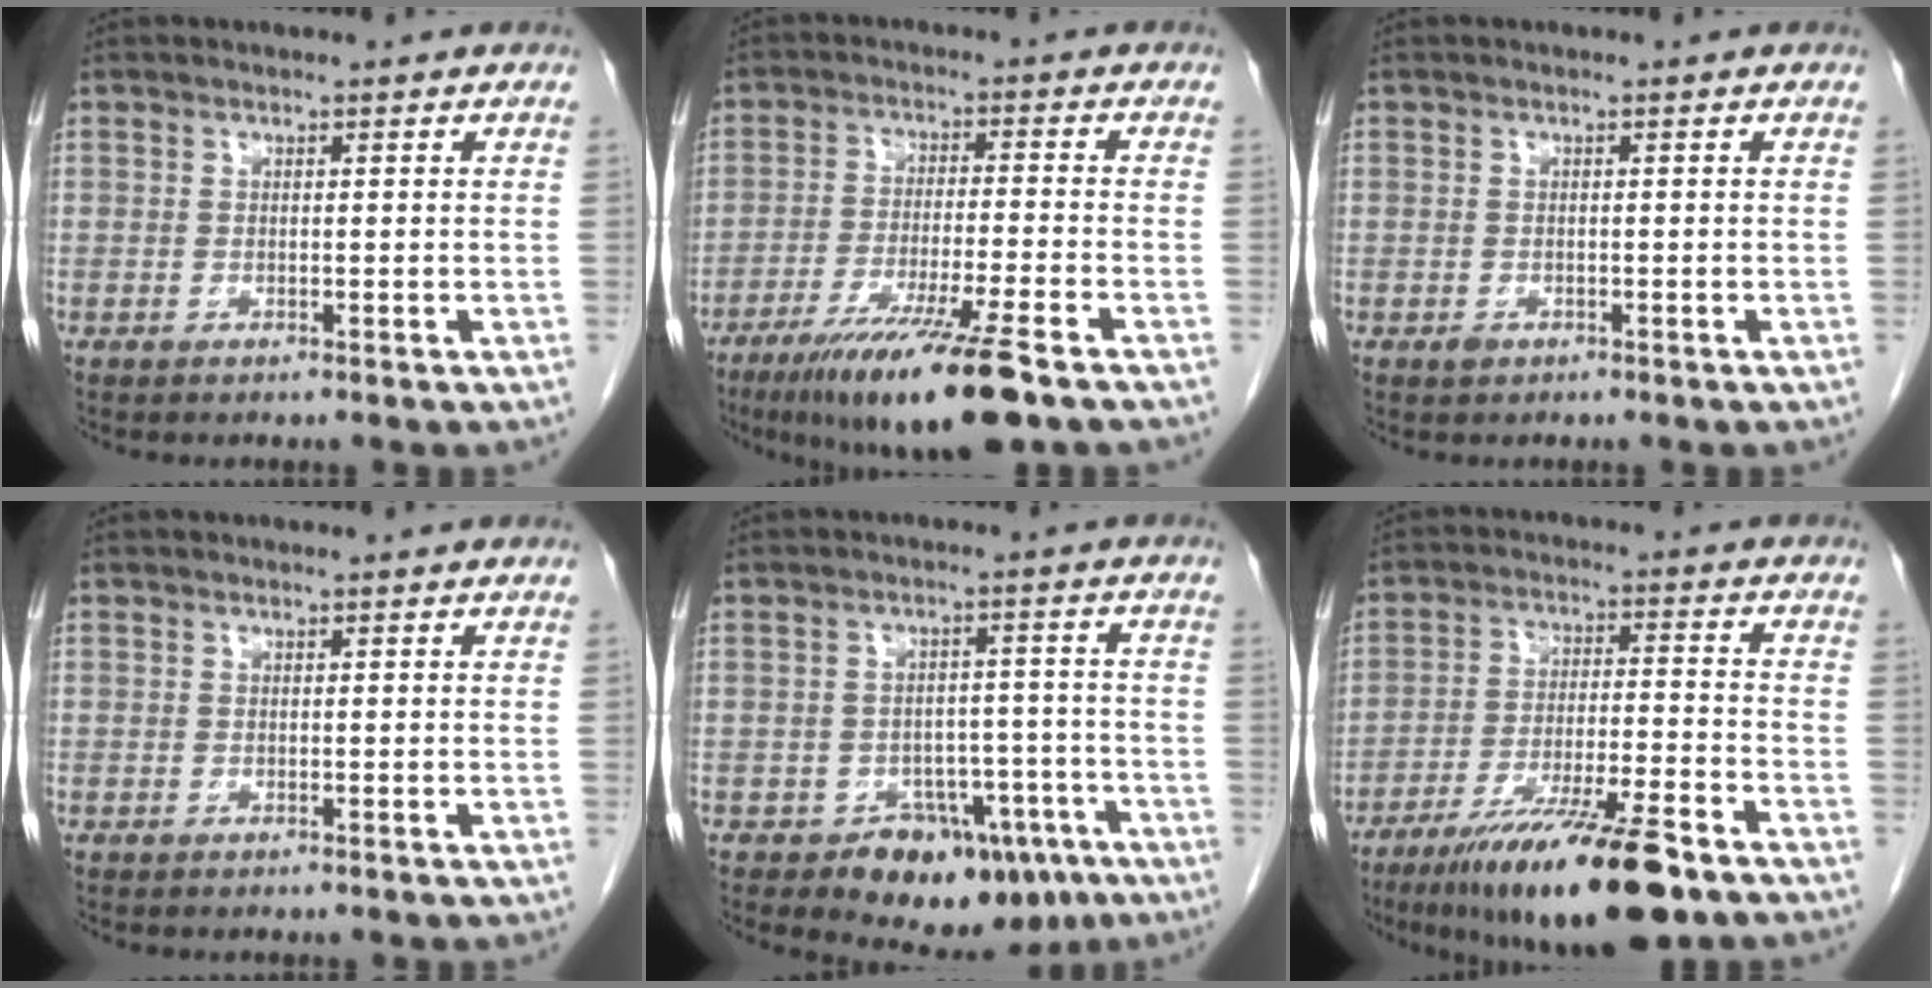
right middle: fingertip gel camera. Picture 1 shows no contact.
{"total": 13.7, "force": [-9.2, 0.2, 10.2], "torque": [-0.170, -0.040, -0.153]}
{"total": 0.8, "force": [-0.5, 0.6, 0.3], "torque": [-0.004, 0.001, -0.005]}
{"total": 0.0}
{"total": 10.2, "force": [-6.5, 6.3, 4.7], "torque": [-0.031, 0.029, -0.084]}
{"total": 16.4, "force": [-11.4, 1.8, 11.6], "torque": [-0.180, -0.027, -0.193]}